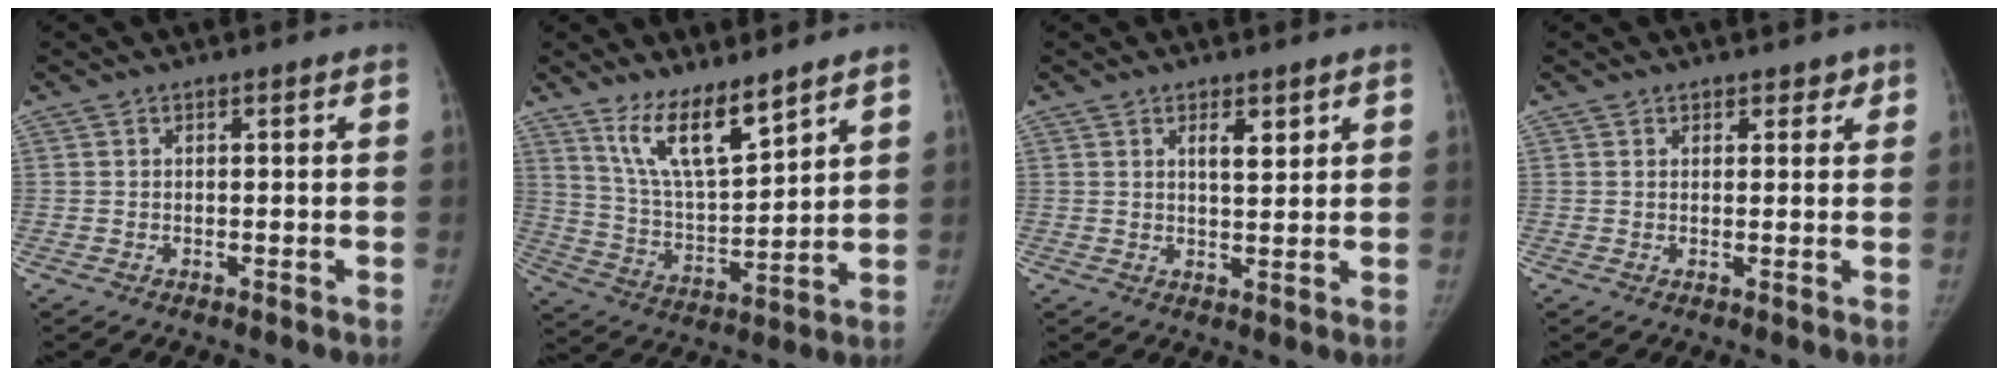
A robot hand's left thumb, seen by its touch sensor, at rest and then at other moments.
{"total": 11.8, "force": [8.6, 3.0, 7.5], "torque": [-0.117, -0.066, 0.174]}
{"total": 3.5, "force": [1.9, 1.4, 2.6], "torque": [-0.029, -0.013, 0.031]}
{"total": 1.9, "force": [1.4, 1.3, 0.3], "torque": [0.021, -0.006, 0.012]}